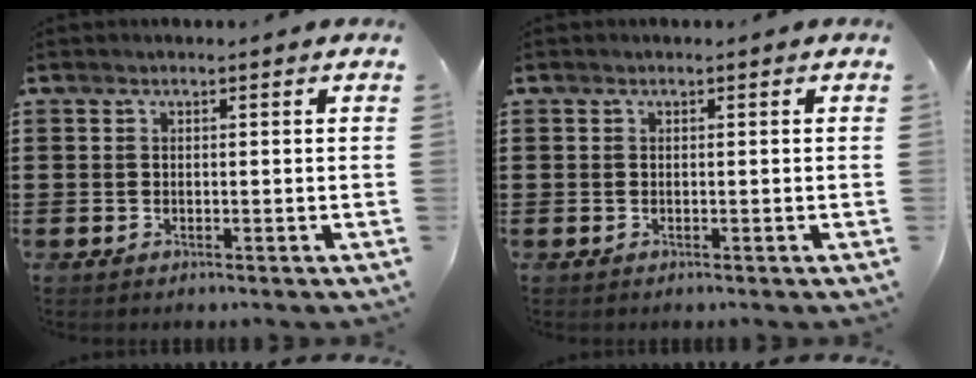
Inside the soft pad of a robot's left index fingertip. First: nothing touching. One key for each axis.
{"total": 0.0}